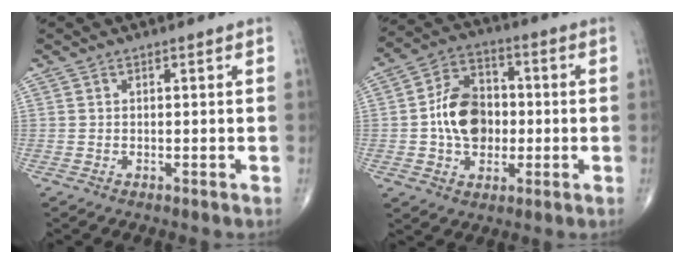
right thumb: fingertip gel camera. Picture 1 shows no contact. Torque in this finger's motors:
{"motor_torque": [1.07, 1.29, 0.60, -0.56, 0.07]}